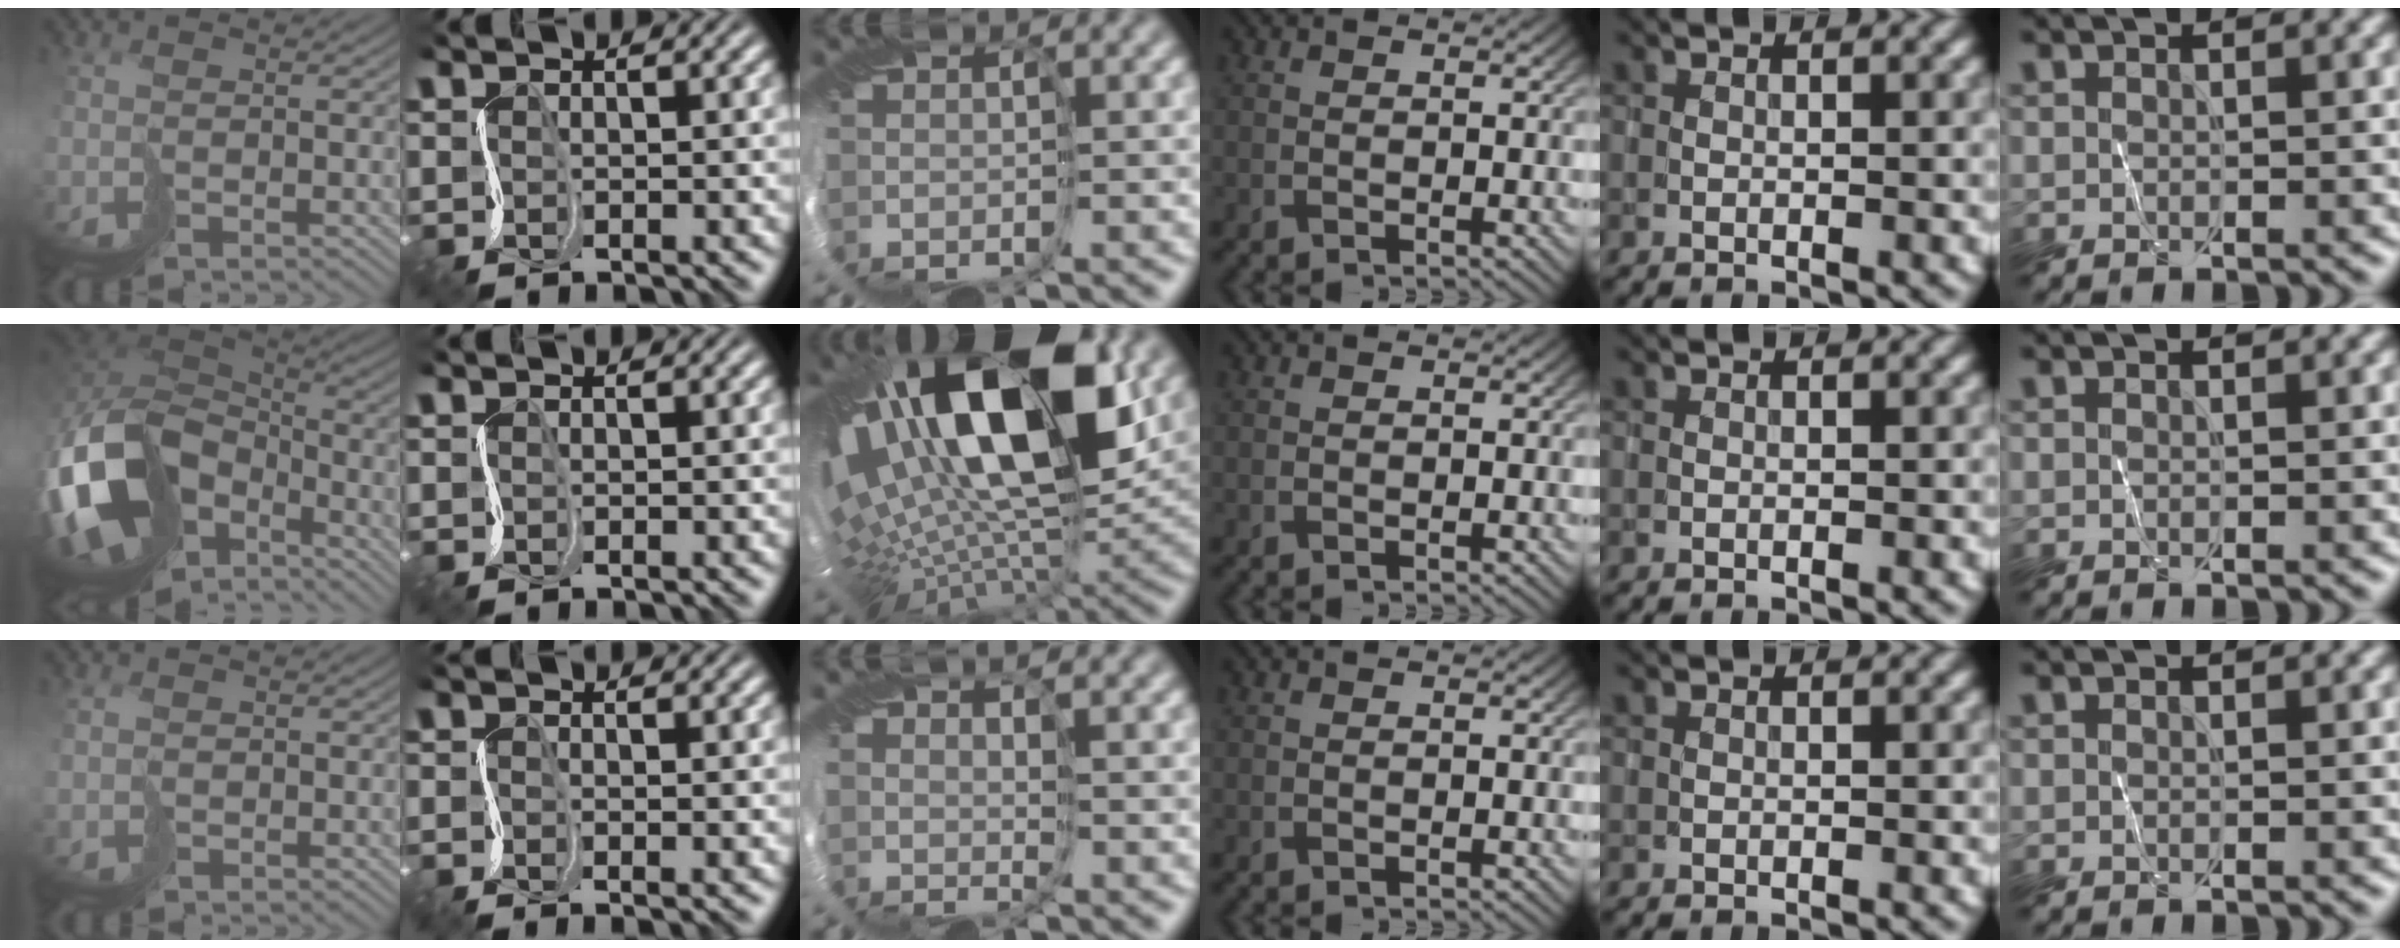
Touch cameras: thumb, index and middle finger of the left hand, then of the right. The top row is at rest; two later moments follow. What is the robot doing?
{"motion": "cut", "object": "bubble wrap"}